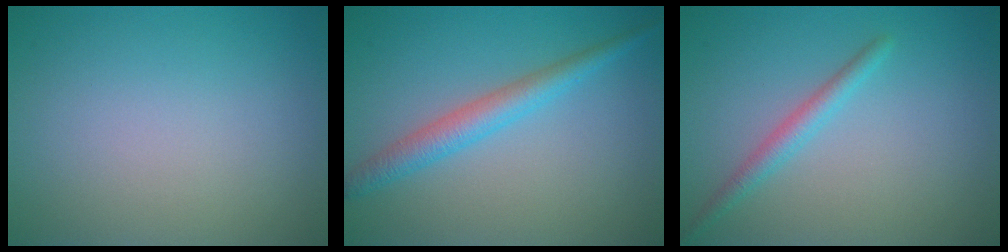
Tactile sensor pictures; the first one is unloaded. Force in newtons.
{"total": 3.1, "press": 3.1, "slide": 0.1}
{"total": 1.9, "press": 1.9, "slide": 0.1}